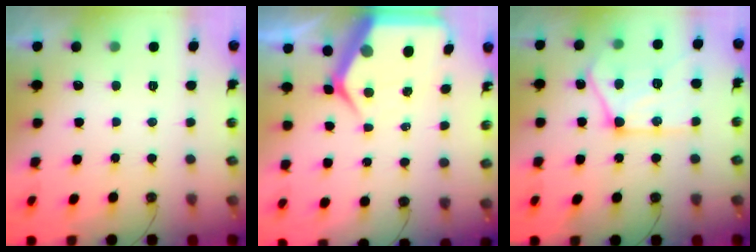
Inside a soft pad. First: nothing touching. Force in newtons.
{"total": 10.5, "press": 10.4, "slide": 1.0}
{"total": 18.4, "press": 18.2, "slide": 2.3}